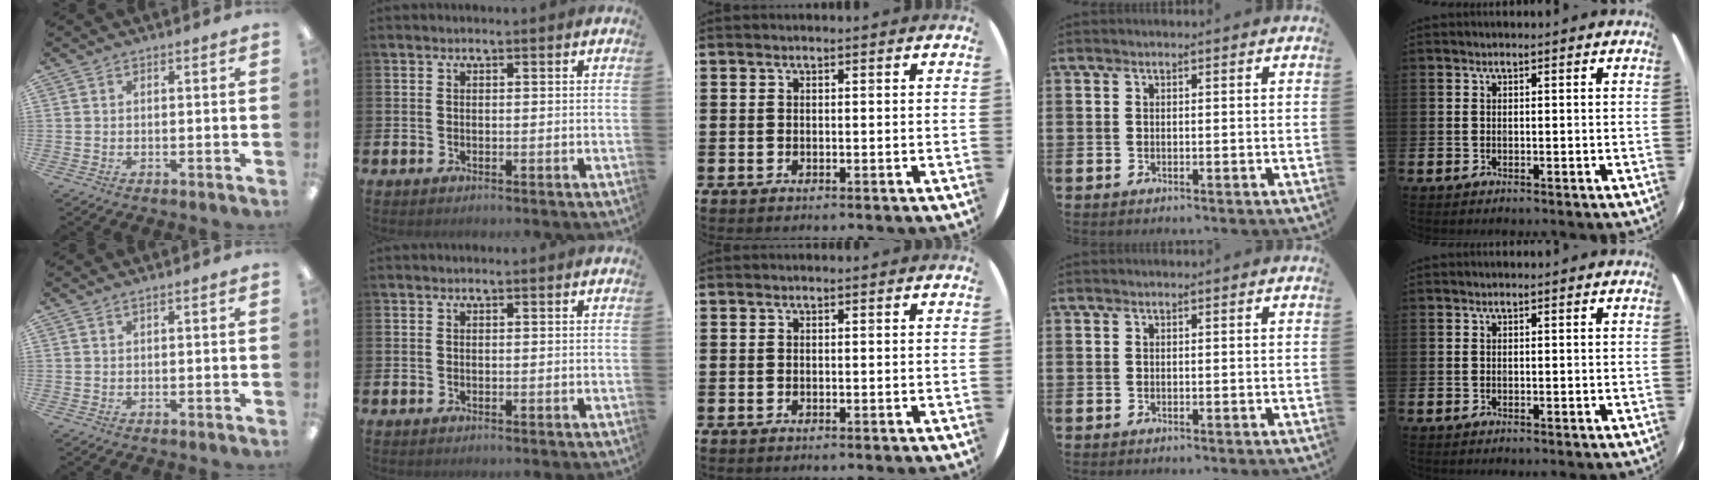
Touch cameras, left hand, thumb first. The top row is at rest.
{"thumb": {"total": 0.7, "force": [0.4, 0.0, 0.6], "torque": [-0.013, 0.000, 0.007]}}